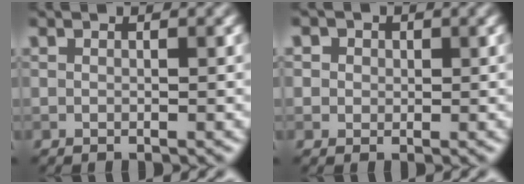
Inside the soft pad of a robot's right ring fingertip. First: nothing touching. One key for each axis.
{"total": 3.0, "fx": 1.3, "fy": 2.4, "fz": 1.2, "tx": -0.011, "ty": 0.010, "tz": 0.006}